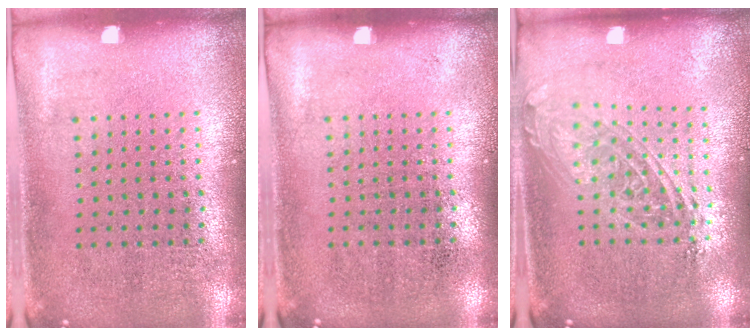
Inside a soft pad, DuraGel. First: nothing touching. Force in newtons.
{"total": 0.0}
{"total": 1.6, "press": 1.3, "slide": 0.8}